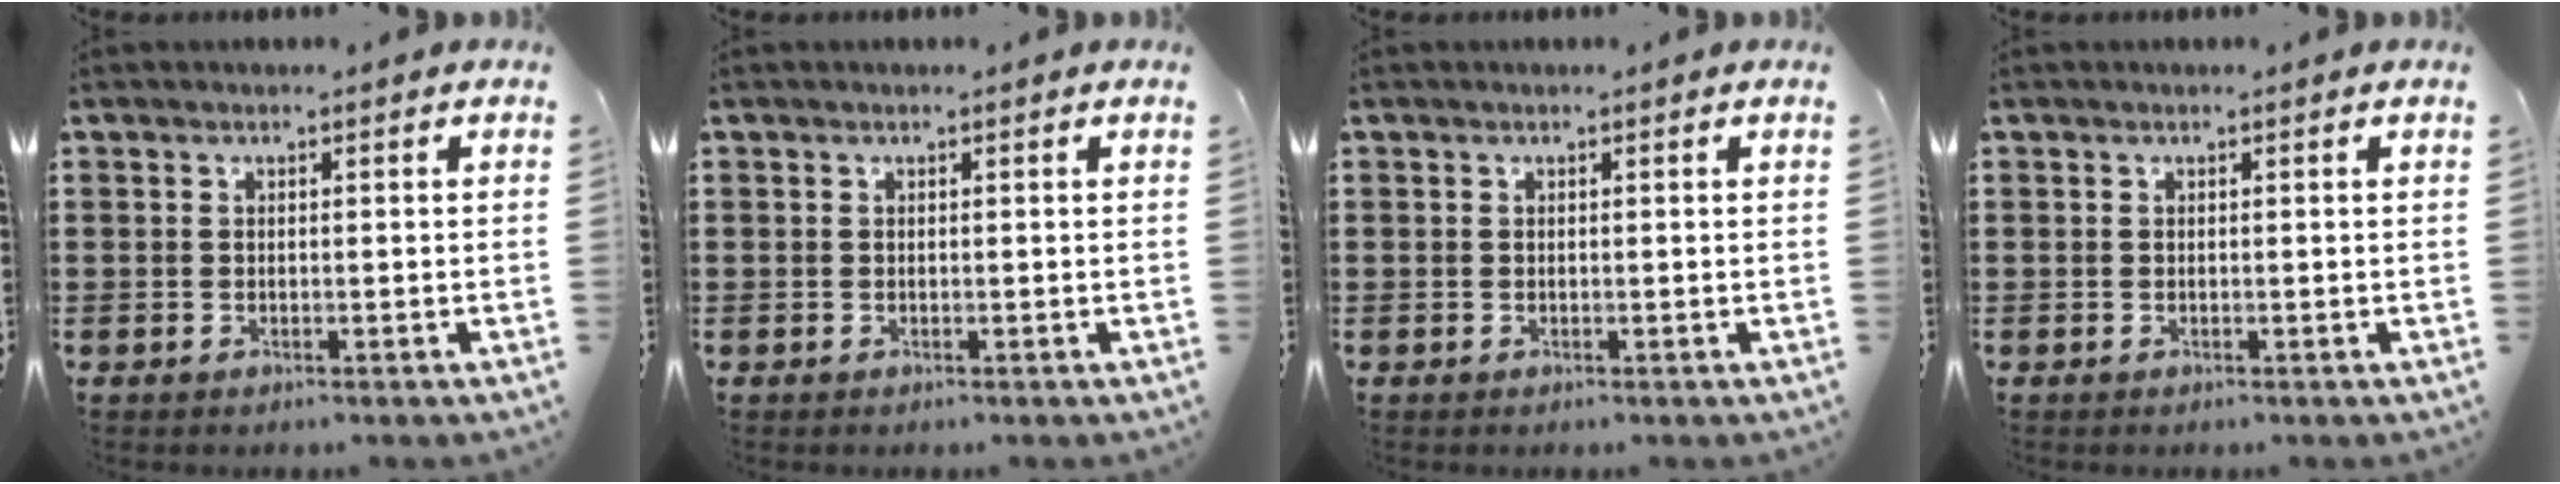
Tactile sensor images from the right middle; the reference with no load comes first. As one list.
[{"total": 0.0}, {"total": 0.0}, {"total": 0.0}]